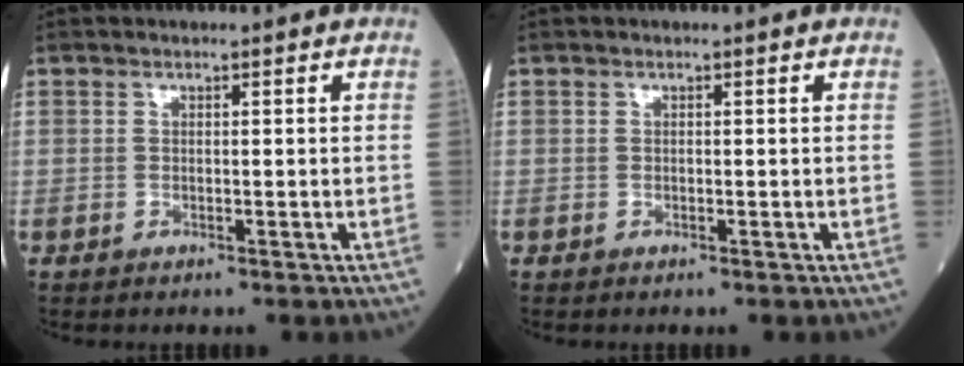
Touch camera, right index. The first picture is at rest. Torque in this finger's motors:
{"motor_torque": [0.11, -0.06, 0.05, 0.02]}